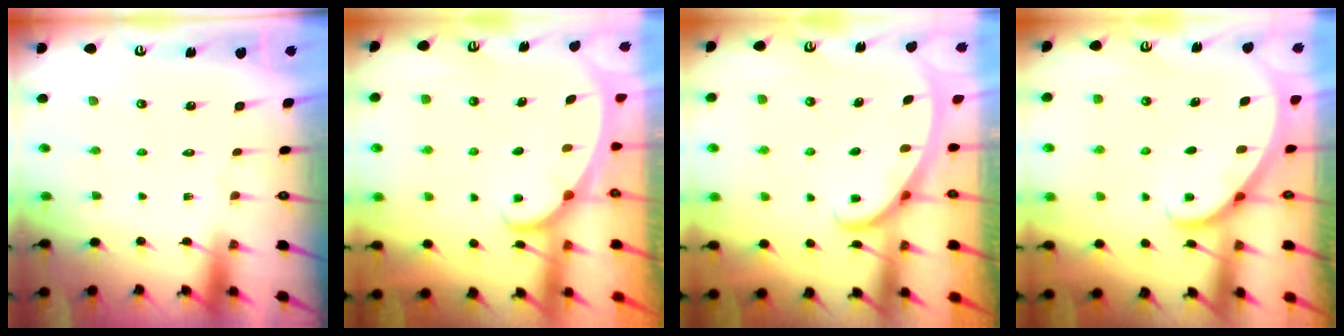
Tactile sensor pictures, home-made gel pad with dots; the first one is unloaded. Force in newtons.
{"total": 2.4, "press": 2.3, "slide": 0.3}
{"total": 2.6, "press": 2.6, "slide": 0.5}
{"total": 2.8, "press": 2.8, "slide": 0.2}